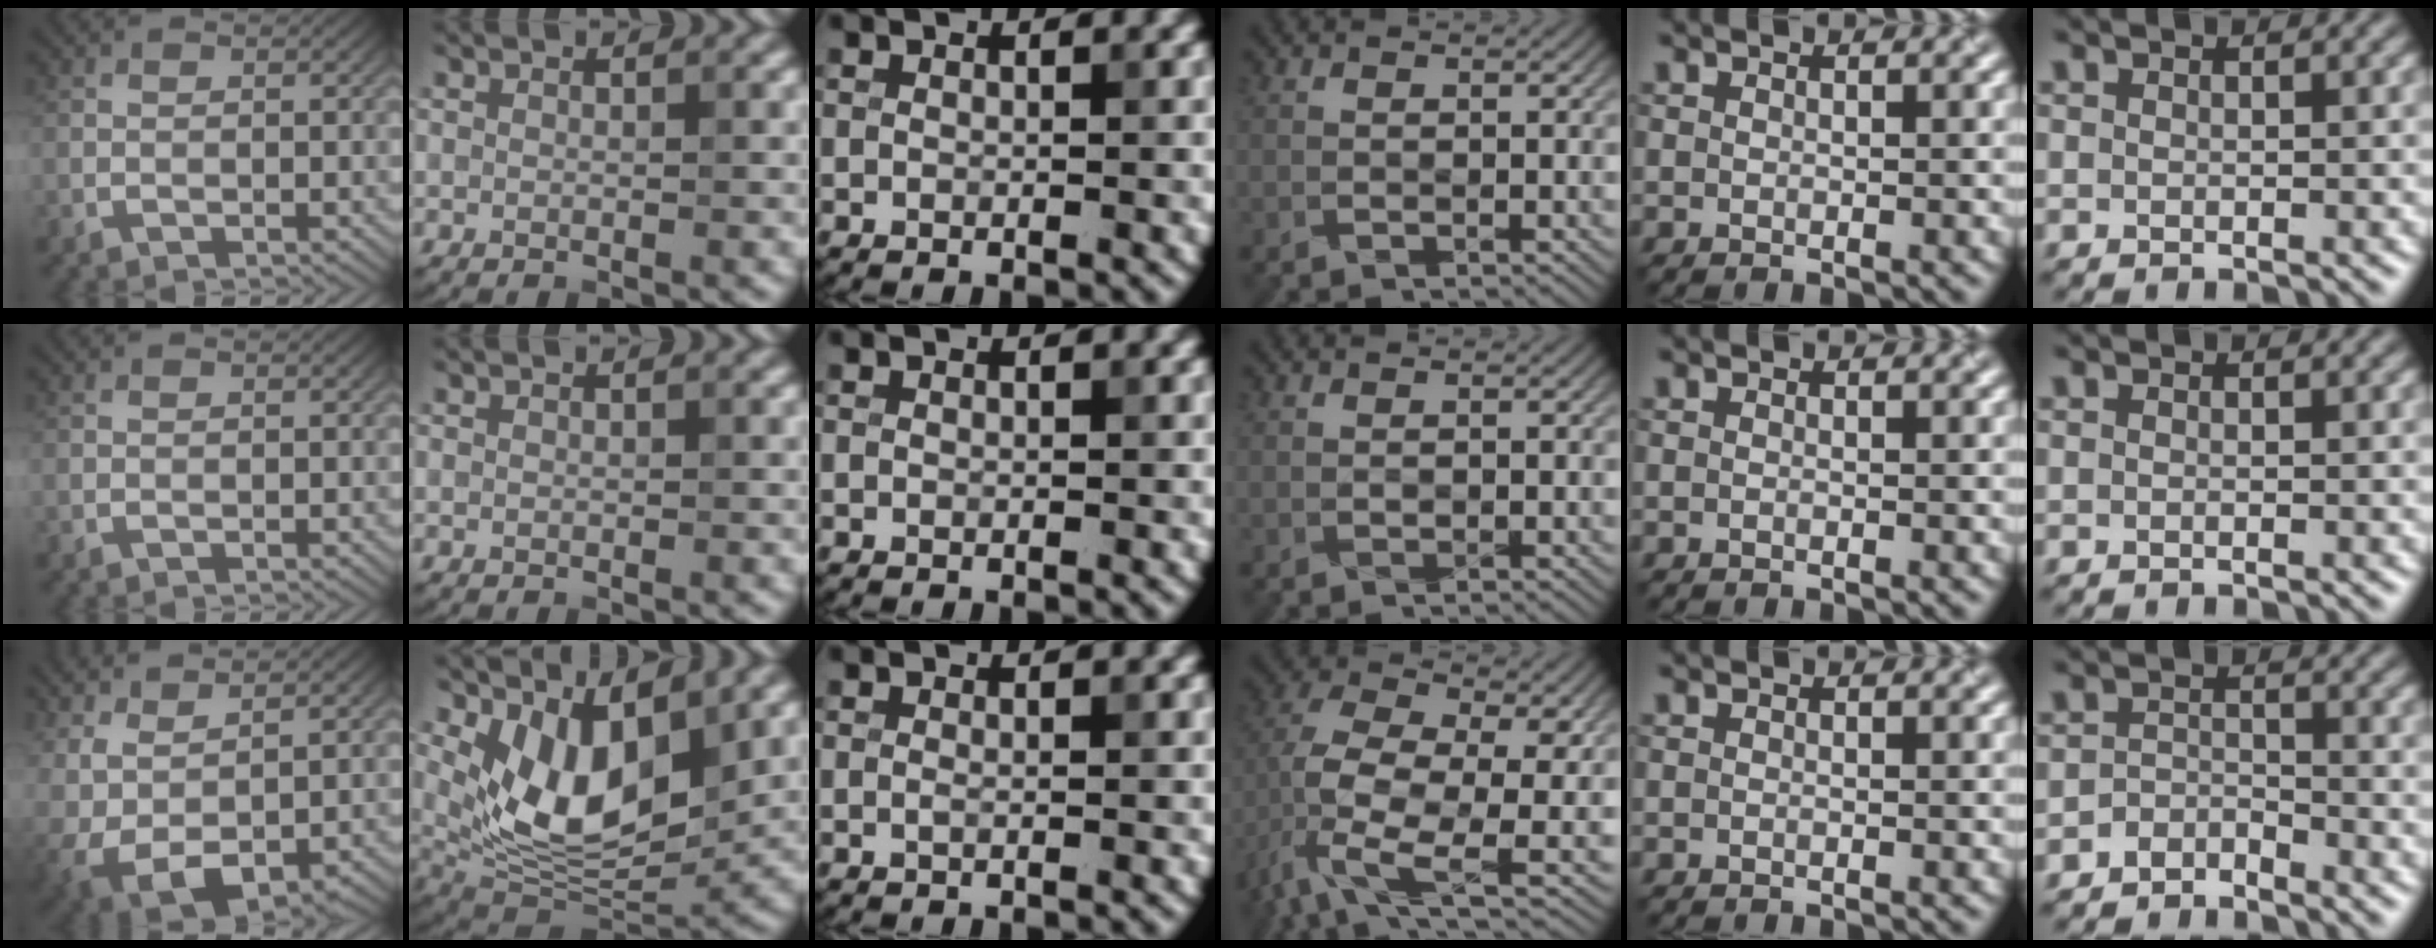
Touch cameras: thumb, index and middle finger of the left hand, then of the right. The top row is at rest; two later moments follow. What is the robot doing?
{"motion": "wrap", "object": "aluminum foil"}